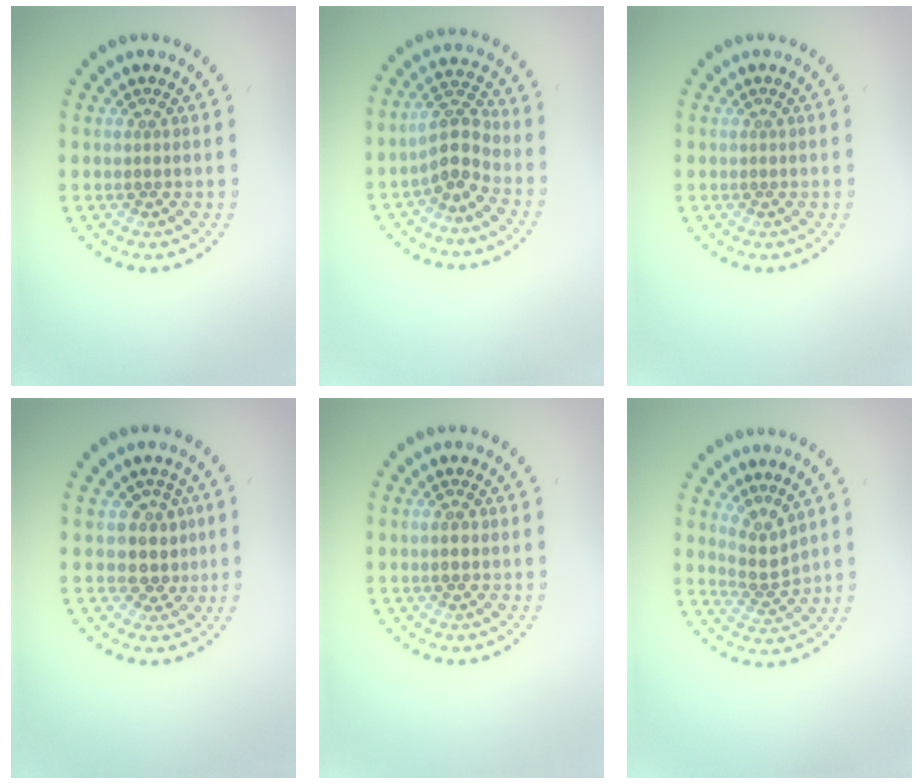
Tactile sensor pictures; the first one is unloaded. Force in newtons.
{"total": 3.0, "press": 2.7, "slide": 1.4}
{"total": 0.0}
{"total": 2.8, "press": 2.2, "slide": 1.7}
{"total": 1.5, "press": 1.5, "slide": 0.0}
{"total": 2.5, "press": 1.7, "slide": 1.9}